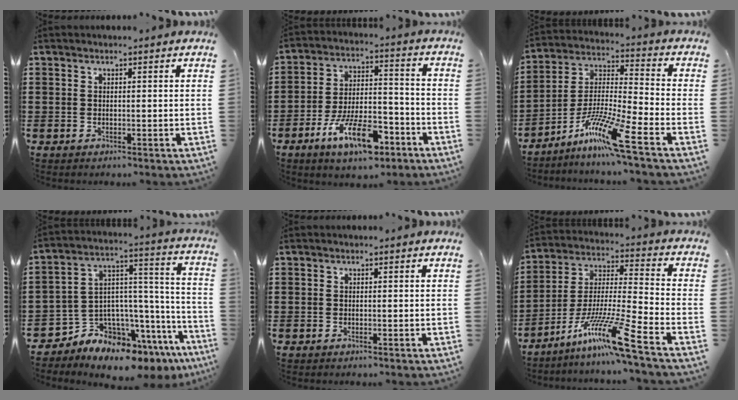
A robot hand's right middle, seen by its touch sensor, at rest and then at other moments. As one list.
[{"total": 11.6, "force": [-7.1, 4.0, 8.3], "torque": [-0.153, 0.018, -0.131]}, {"total": 10.5, "force": [-7.8, -0.1, 7.1], "torque": [-0.146, -0.011, -0.155]}, {"total": 7.7, "force": [-7.3, 2.4, -0.5], "torque": [-0.001, -0.014, -0.144]}, {"total": 0.0}, {"total": 12.3, "force": [-8.9, -0.2, 8.4], "torque": [-0.175, -0.008, -0.180]}]